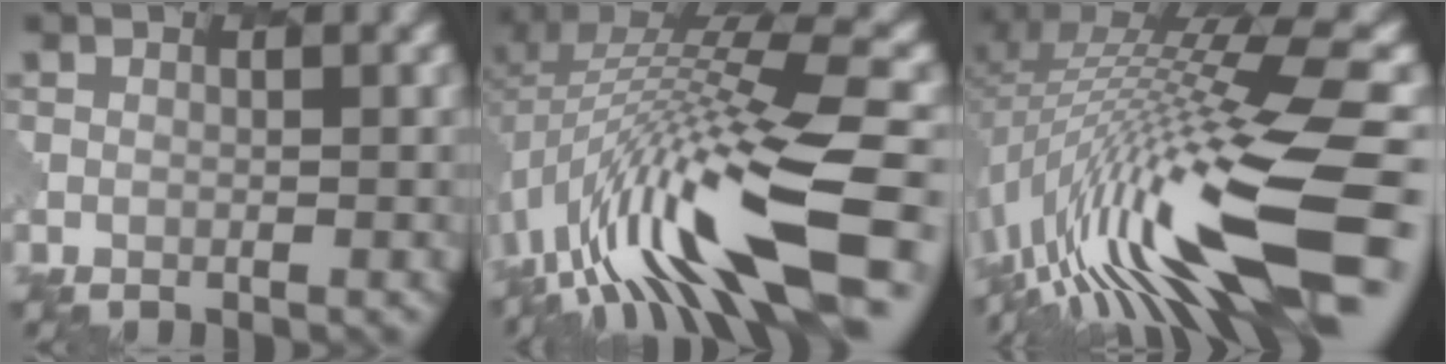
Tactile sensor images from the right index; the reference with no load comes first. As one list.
[{"total": 13.5, "force": [-3.8, 4.2, 12.2], "torque": [-0.216, 0.018, -0.053]}, {"total": 14.6, "force": [-4.0, 3.5, 13.7], "torque": [-0.242, 0.020, -0.067]}]